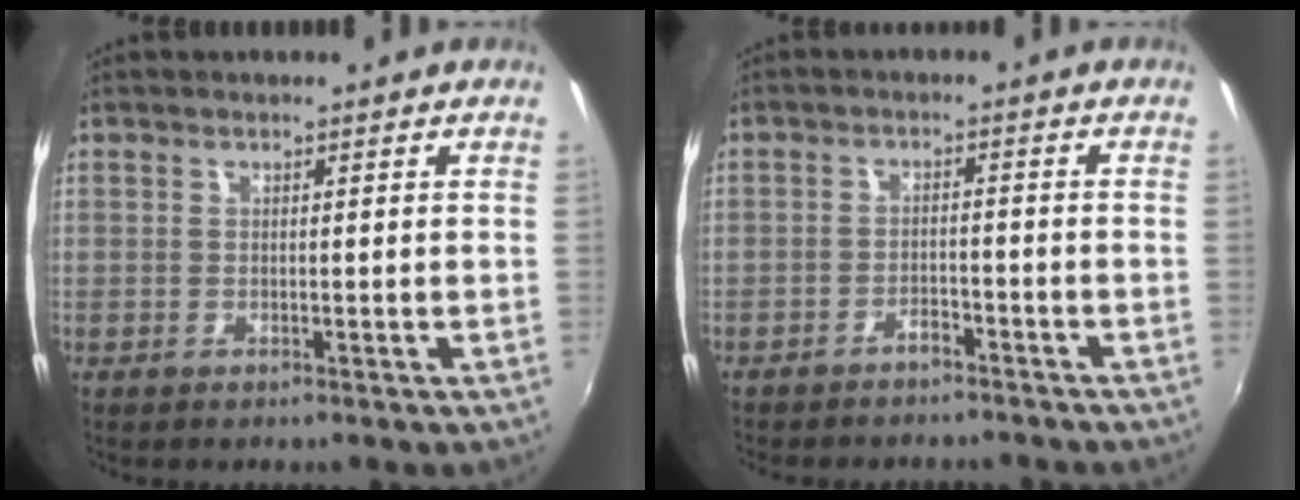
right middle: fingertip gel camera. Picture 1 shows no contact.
{"total": 4.5, "force": [-4.1, 1.4, 1.3], "torque": [-0.041, 0.000, -0.057]}